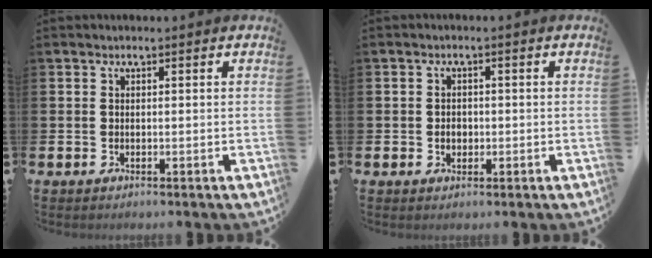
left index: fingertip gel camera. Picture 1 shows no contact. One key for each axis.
{"total": 1.6, "fx": -0.2, "fy": 1.4, "fz": 0.9, "tx": -0.005, "ty": 0.003, "tz": -0.009}